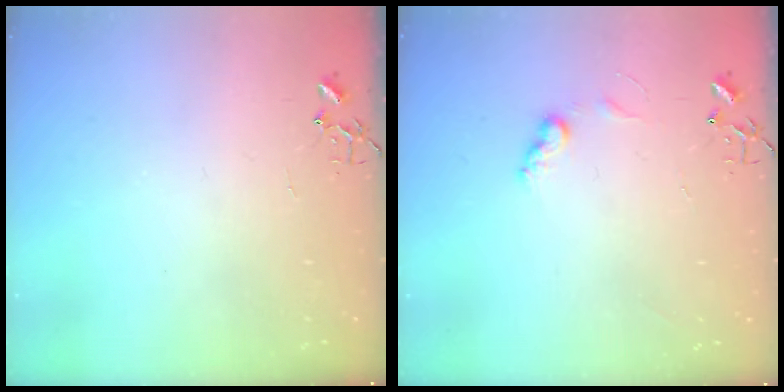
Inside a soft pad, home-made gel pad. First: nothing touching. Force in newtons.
{"total": 6.1, "press": 6.1, "slide": 0.3}